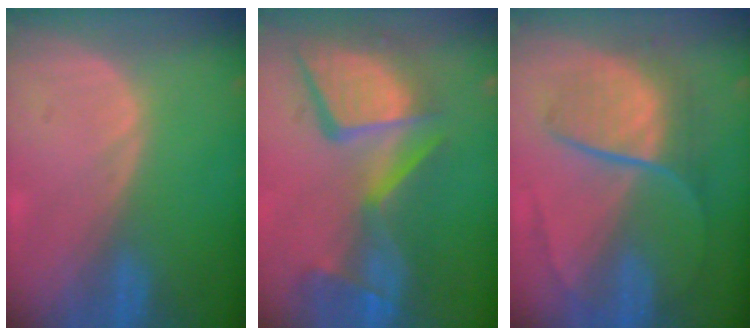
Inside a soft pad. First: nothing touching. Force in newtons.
{"total": 13.8, "press": 11.2, "slide": 8.0}
{"total": 7.8, "press": 7.5, "slide": 2.4}